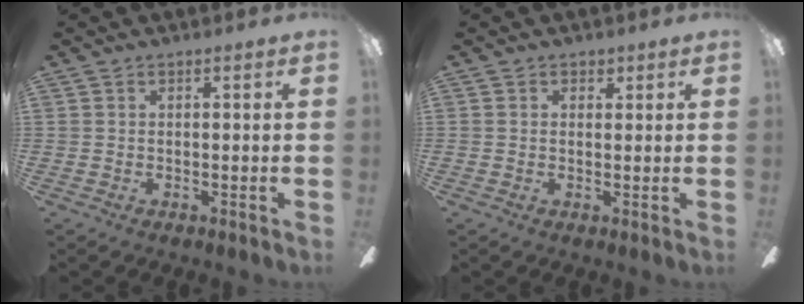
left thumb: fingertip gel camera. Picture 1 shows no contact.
{"total": 1.6, "force": [0.8, 1.4, 0.3], "torque": [0.009, -0.003, 0.011]}